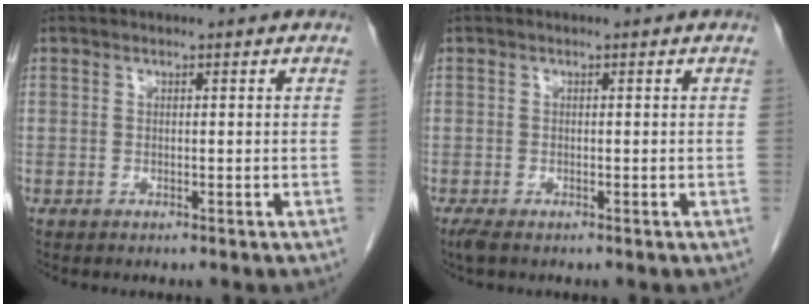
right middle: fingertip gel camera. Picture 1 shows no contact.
{"total": 1.8, "force": [-1.3, 0.5, 1.1], "torque": [-0.025, -0.008, -0.023]}